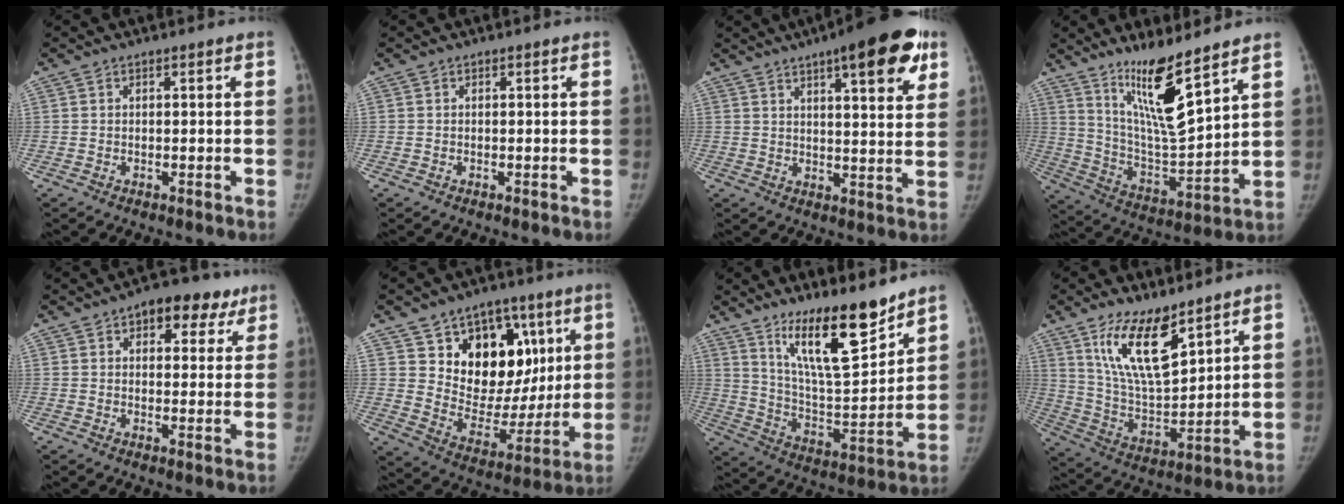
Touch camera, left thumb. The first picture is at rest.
{"total": 0.0}
{"total": 16.3, "force": [8.8, 4.6, 12.9], "torque": [-0.145, -0.026, 0.115]}
{"total": 14.6, "force": [10.0, 2.0, 10.5], "torque": [-0.172, -0.083, 0.196]}
{"total": 10.3, "force": [5.6, 6.1, 6.2], "torque": [-0.030, -0.009, 0.067]}
{"total": 19.6, "force": [7.2, 14.3, 11.3], "torque": [-0.102, -0.024, 0.129]}
{"total": 17.5, "force": [12.4, 4.2, 11.5], "torque": [-0.156, -0.091, 0.221]}
{"total": 14.5, "force": [9.1, 5.2, 10.0], "torque": [-0.155, -0.060, 0.185]}